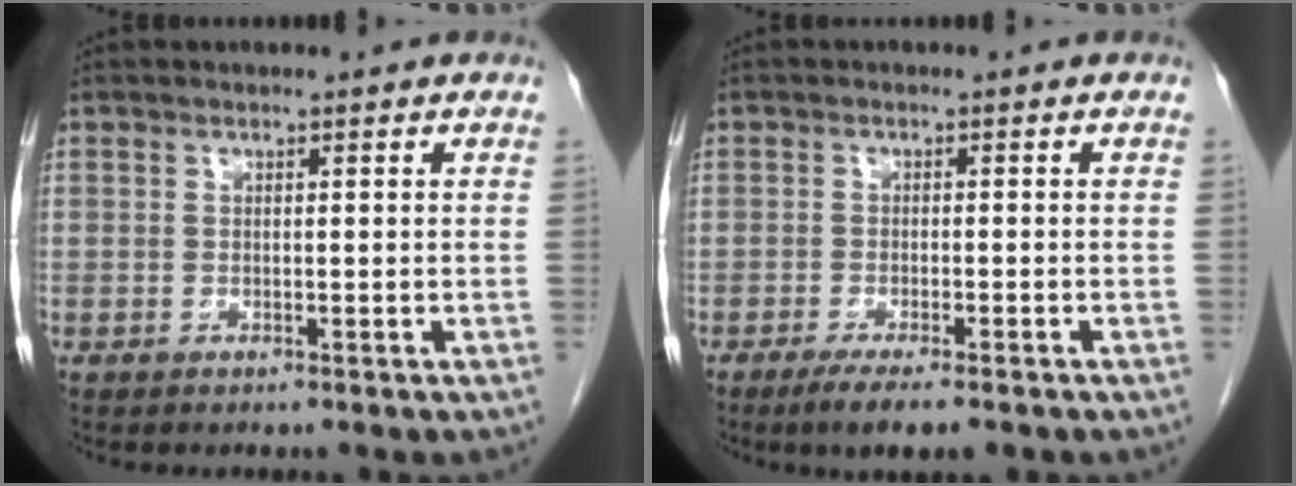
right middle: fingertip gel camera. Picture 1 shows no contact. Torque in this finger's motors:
{"motor_torque": [0.13, 0.00, 0.04, 0.02]}